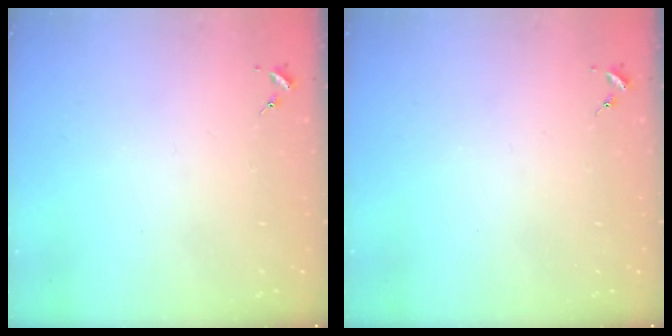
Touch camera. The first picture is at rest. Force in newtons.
{"total": 0.0}